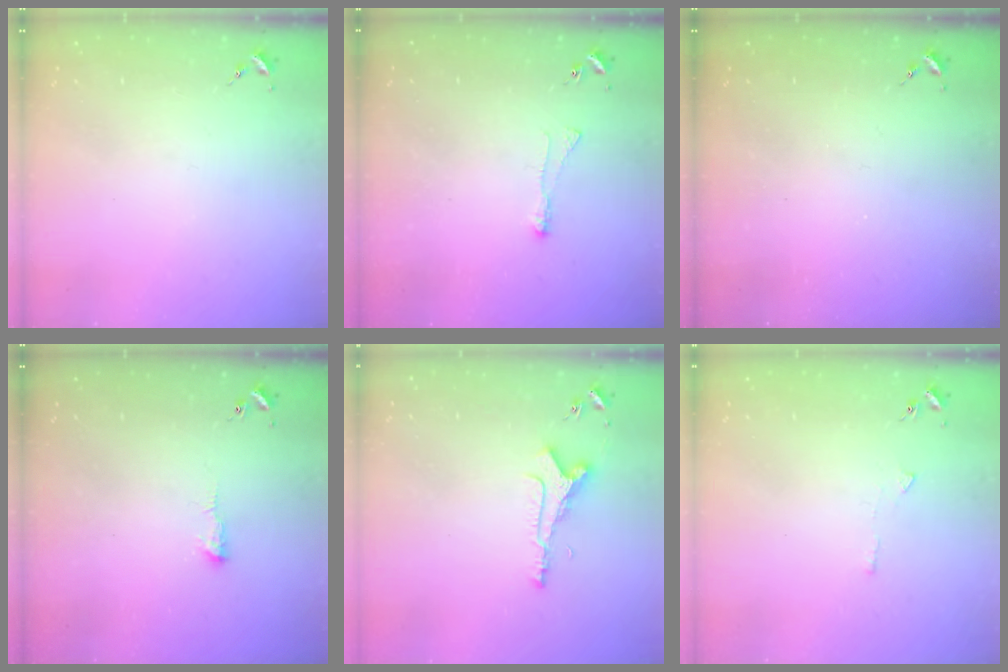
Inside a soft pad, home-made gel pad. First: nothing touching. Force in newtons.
{"total": 3.0, "press": 2.9, "slide": 0.6}
{"total": 0.0}
{"total": 3.8, "press": 3.8, "slide": 0.8}
{"total": 6.4, "press": 6.3, "slide": 0.6}
{"total": 3.4, "press": 3.3, "slide": 0.5}